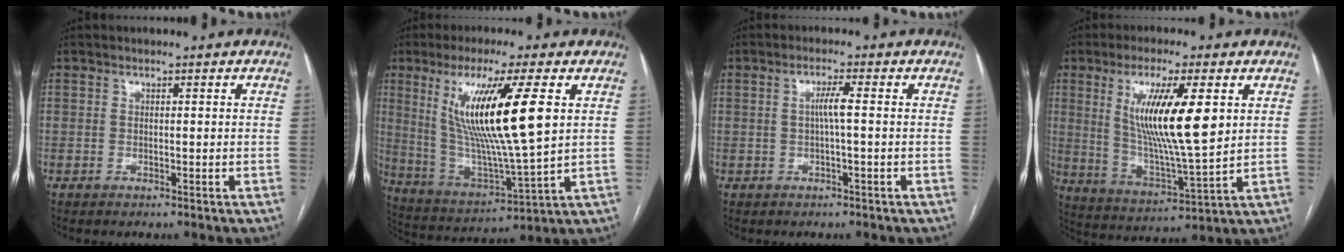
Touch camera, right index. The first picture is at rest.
{"total": 17.7, "force": [4.9, 0.5, 17.0], "torque": [-0.330, -0.012, 0.091]}
{"total": 2.6, "force": [0.0, -0.2, 2.6], "torque": [-0.046, 0.002, 0.000]}
{"total": 14.5, "force": [3.9, 1.6, 13.9], "torque": [-0.266, -0.012, 0.073]}